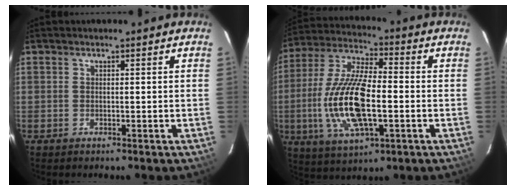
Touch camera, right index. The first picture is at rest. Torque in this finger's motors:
{"motor_torque": [2.14, 0.00, 1.05, 0.21]}